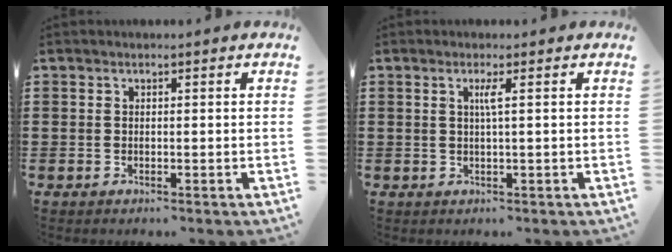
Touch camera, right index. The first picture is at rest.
{"total": 1.7, "force": [0.3, -0.3, 1.7], "torque": [-0.031, -0.004, 0.002]}